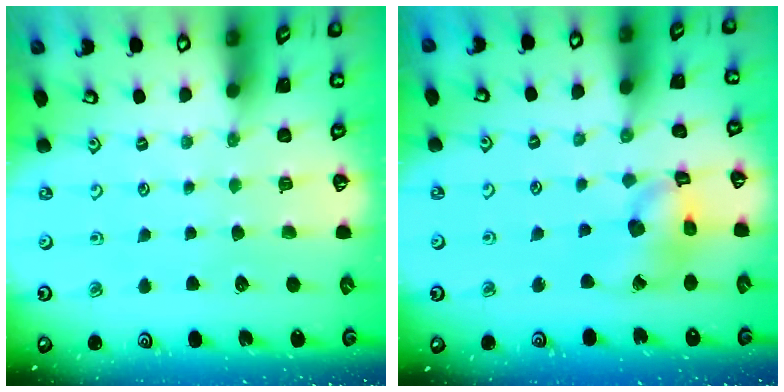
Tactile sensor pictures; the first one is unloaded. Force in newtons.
{"total": 12.8, "press": 12.7, "slide": 1.6}